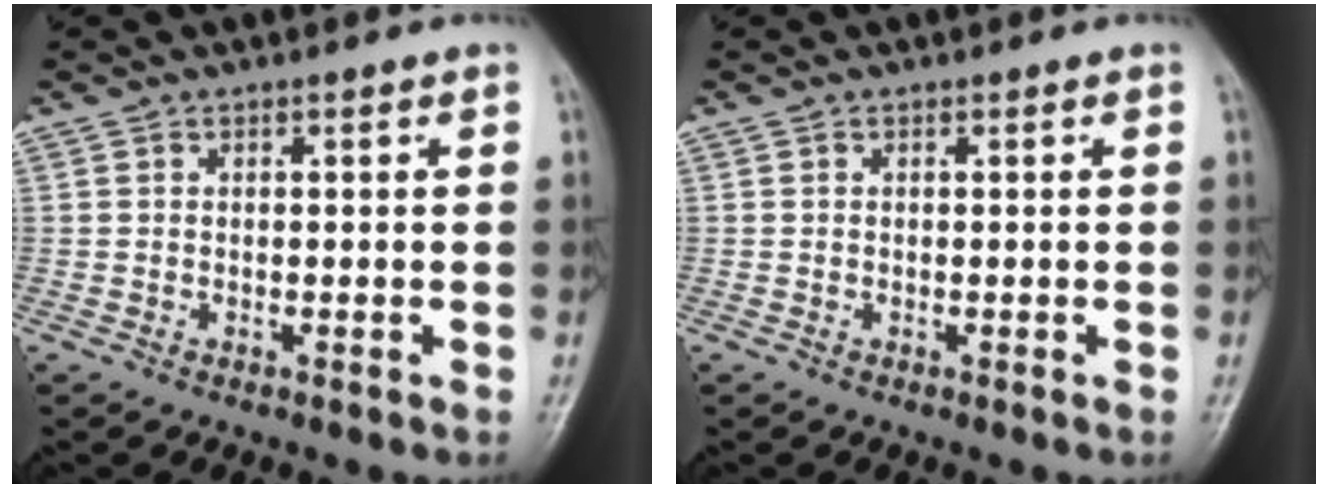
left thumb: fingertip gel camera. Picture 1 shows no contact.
{"total": 0.0}